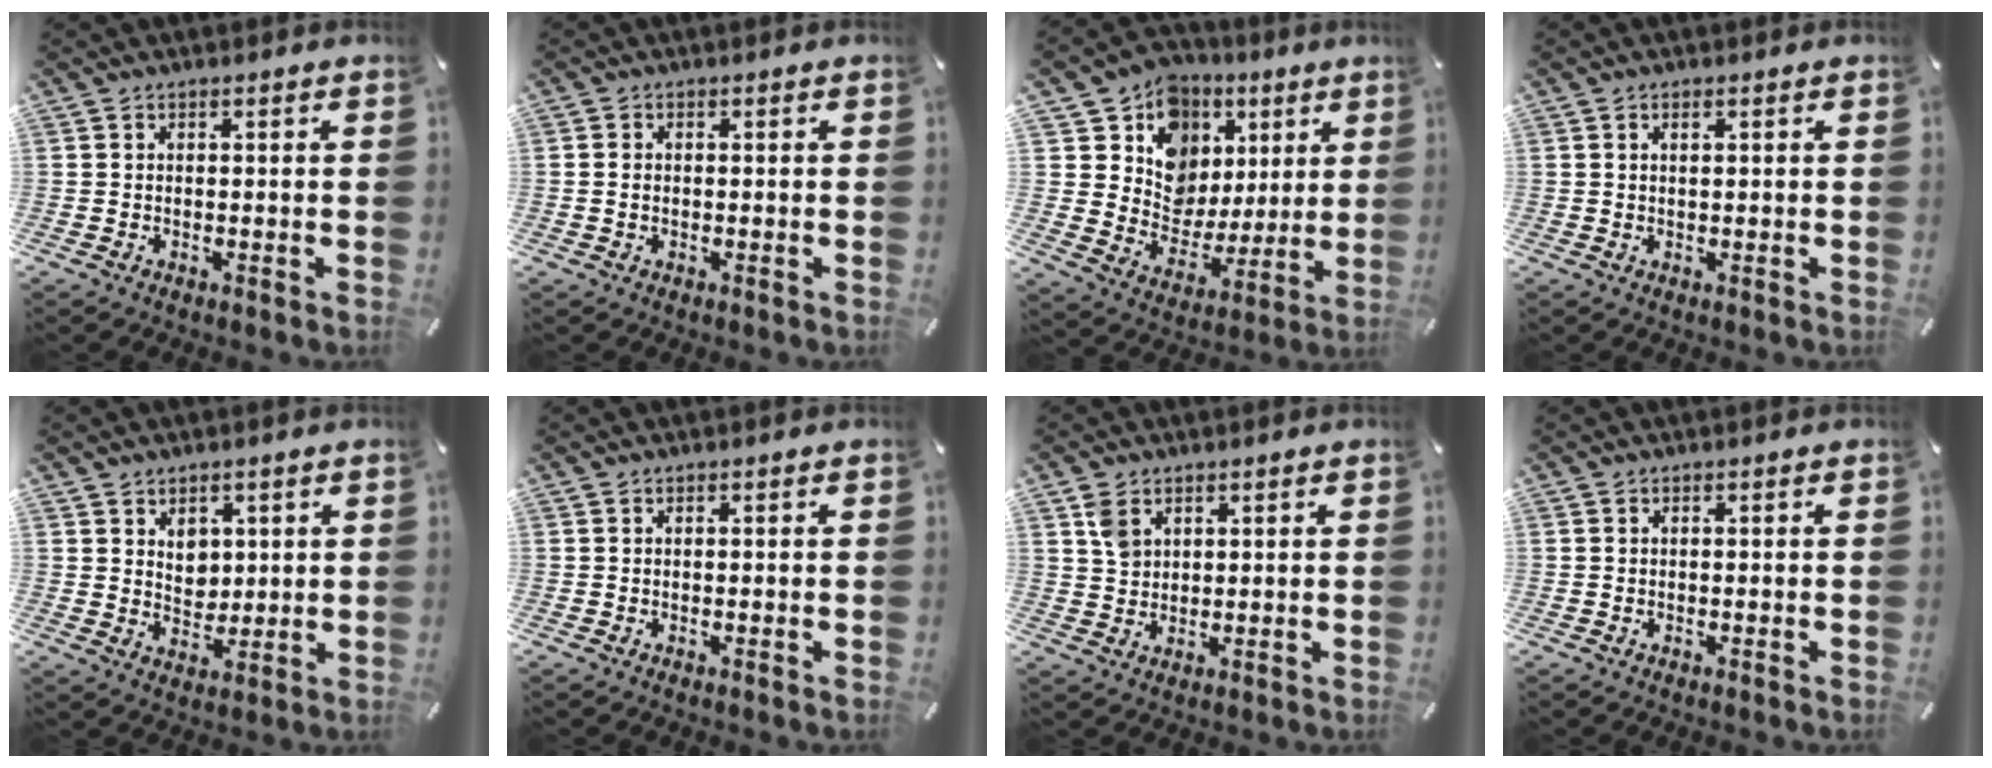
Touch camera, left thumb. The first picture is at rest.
{"total": 1.3, "force": [-0.2, 1.0, 0.8], "torque": [-0.017, 0.003, -0.005]}
{"total": 13.6, "force": [5.6, 12.1, 3.0], "torque": [-0.048, -0.048, 0.114]}
{"total": 1.1, "force": [0.4, 0.5, 0.9], "torque": [-0.019, 0.002, 0.006]}
{"total": 5.1, "force": [2.2, 4.4, 1.4], "torque": [-0.012, -0.012, 0.036]}
{"total": 0.0}
{"total": 4.6, "force": [2.2, 3.6, 1.8], "torque": [-0.036, 0.002, 0.041]}
{"total": 0.0}